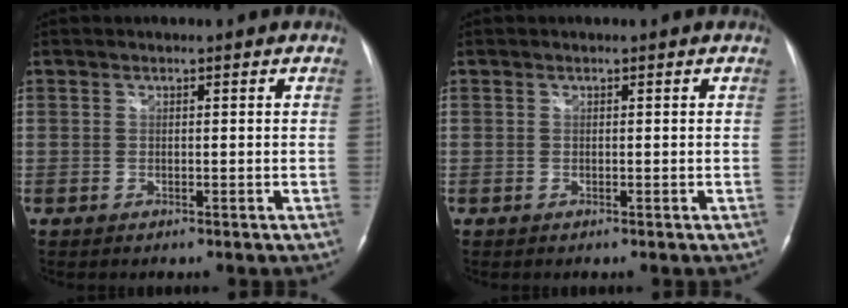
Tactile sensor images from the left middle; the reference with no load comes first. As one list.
[{"total": 0.0}]